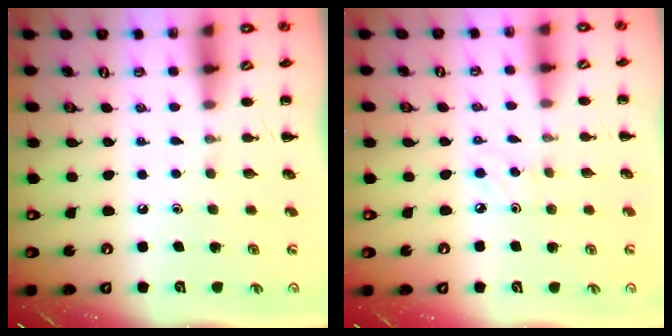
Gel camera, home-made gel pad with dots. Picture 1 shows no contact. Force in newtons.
{"total": 3.5, "press": 3.3, "slide": 1.0}